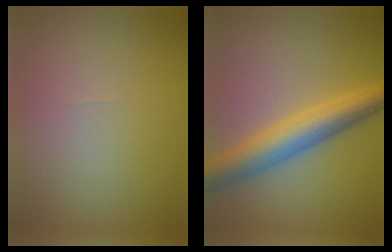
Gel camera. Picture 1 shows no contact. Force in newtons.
{"total": 6.3, "press": 6.3, "slide": 0.2}